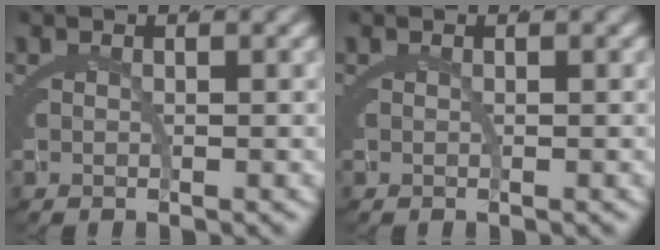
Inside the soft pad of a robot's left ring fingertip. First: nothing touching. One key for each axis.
{"total": 0.0}